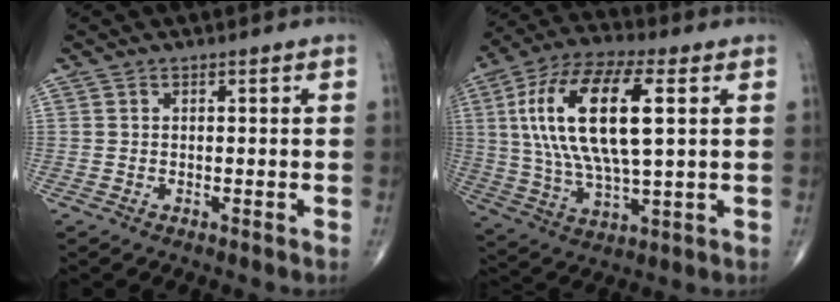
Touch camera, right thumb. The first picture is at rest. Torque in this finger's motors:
{"motor_torque": [0.62, 4.39, 2.18, 0.59, 0.74]}